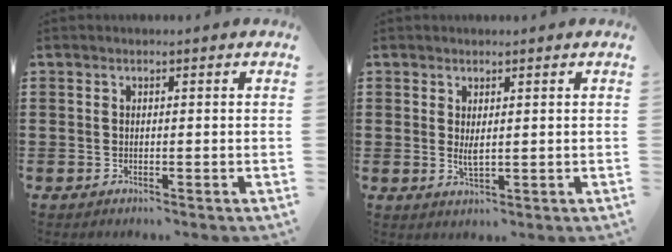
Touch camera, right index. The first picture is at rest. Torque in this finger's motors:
{"motor_torque": [2.14, 0.00, 0.22, -0.01]}